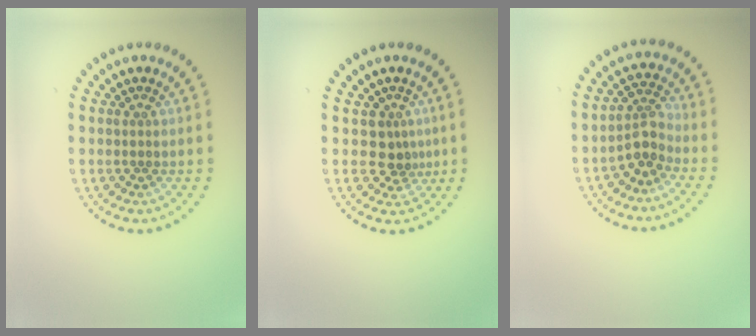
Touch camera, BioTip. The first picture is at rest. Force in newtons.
{"total": 2.3, "press": 1.8, "slide": 1.4}
{"total": 2.7, "press": 2.2, "slide": 1.5}